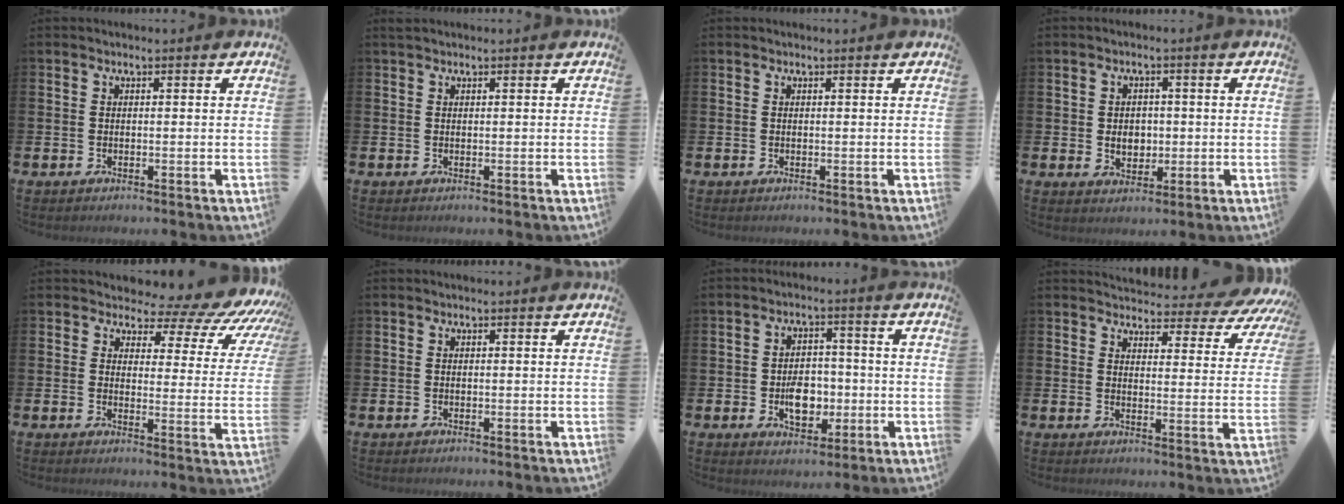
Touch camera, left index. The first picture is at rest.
{"total": 0.7, "force": [0.7, 0.1, 0.3], "torque": [0.000, 0.001, 0.010]}
{"total": 0.0}
{"total": 3.0, "force": [0.1, 2.6, 1.6], "torque": [-0.020, 0.002, -0.007]}
{"total": 5.5, "force": [4.4, 2.7, 1.9], "torque": [-0.034, -0.048, 0.063]}
{"total": 0.0}
{"total": 5.5, "force": [-1.2, 3.8, 3.8], "torque": [-0.054, 0.001, -0.027]}
{"total": 4.2, "force": [3.8, 1.4, 0.9], "torque": [-0.024, -0.038, 0.060]}